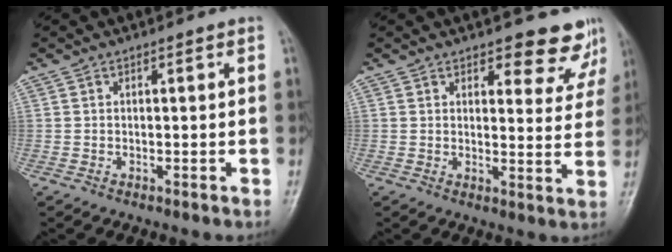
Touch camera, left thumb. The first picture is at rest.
{"total": 7.6, "force": [6.5, 3.0, 2.6], "torque": [0.008, -0.044, 0.066]}